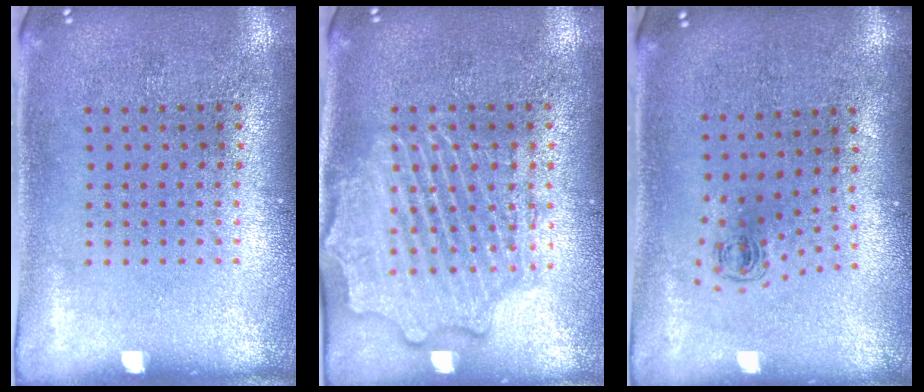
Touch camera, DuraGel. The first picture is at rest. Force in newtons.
{"total": 2.3, "press": 2.3, "slide": 0.3}
{"total": 0.6, "press": 0.3, "slide": 0.5}